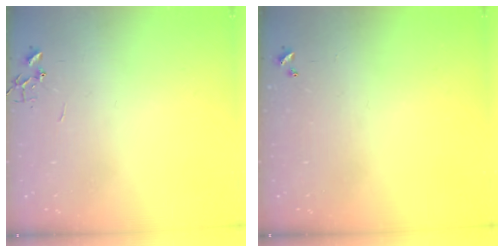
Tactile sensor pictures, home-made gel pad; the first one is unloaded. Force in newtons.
{"total": 0.0}